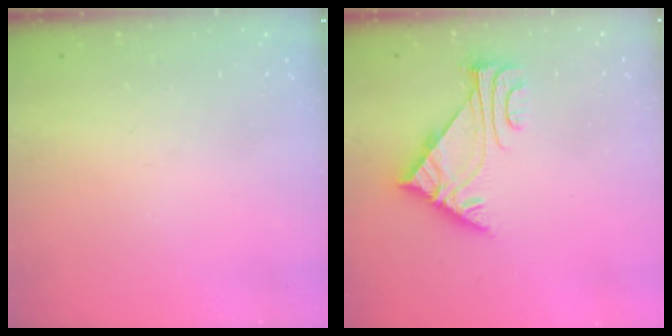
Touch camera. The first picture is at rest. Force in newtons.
{"total": 5.4, "press": 5.3, "slide": 1.1}